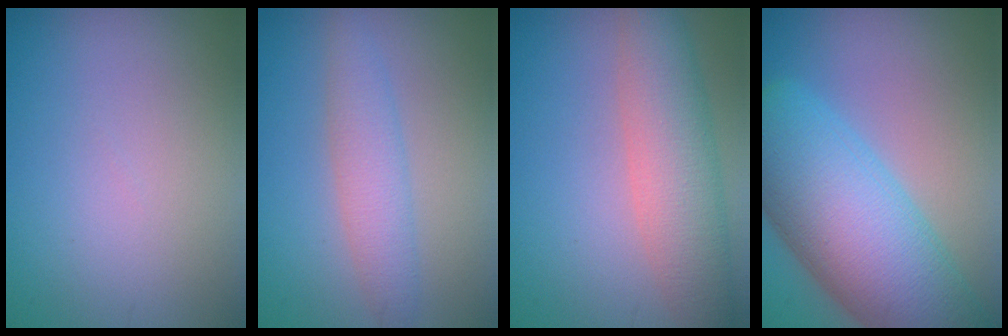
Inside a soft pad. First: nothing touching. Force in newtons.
{"total": 3.0, "press": 3.0, "slide": 0.1}
{"total": 6.0, "press": 6.0, "slide": 0.1}
{"total": 12.0, "press": 12.0, "slide": 0.5}